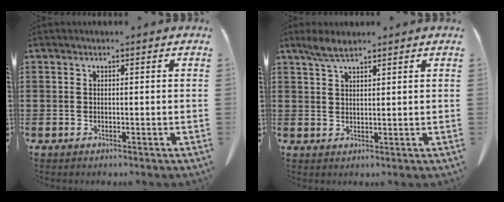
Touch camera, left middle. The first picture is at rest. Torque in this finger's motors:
{"motor_torque": [1.03, 0.47, 0.10, 0.06]}